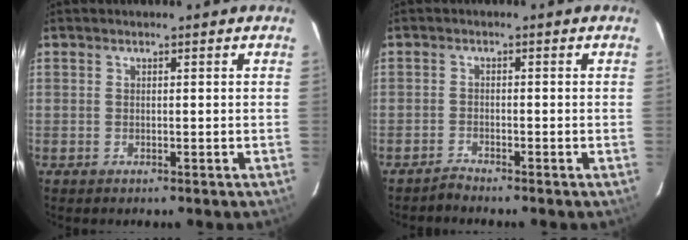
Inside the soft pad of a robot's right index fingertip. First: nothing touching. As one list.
[{"total": 1.5, "force": [-1.5, -0.2, 0.0], "torque": [0.000, -0.003, -0.033]}]